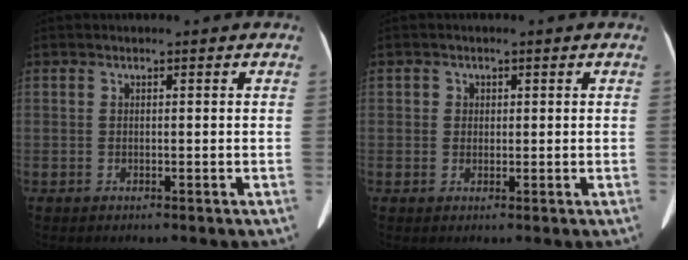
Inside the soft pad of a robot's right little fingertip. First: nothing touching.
{"total": 1.4, "force": [0.3, 1.4, 0.2], "torque": [0.001, 0.000, 0.002]}